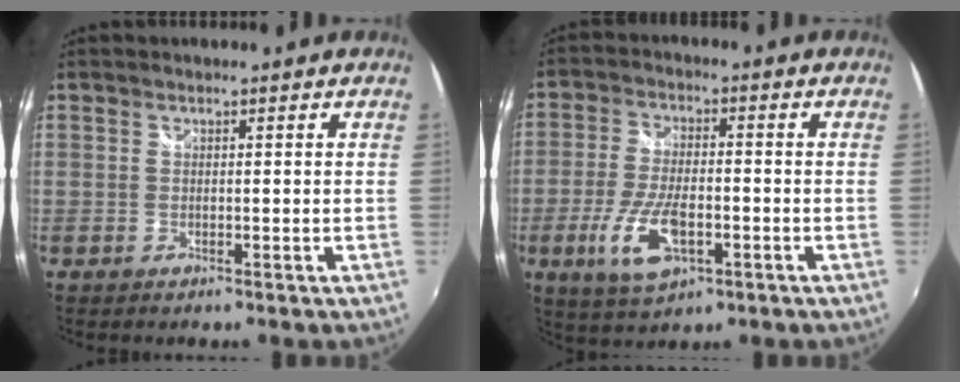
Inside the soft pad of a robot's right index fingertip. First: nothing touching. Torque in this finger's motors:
{"motor_torque": [1.56, -0.33, 0.51, 0.08]}